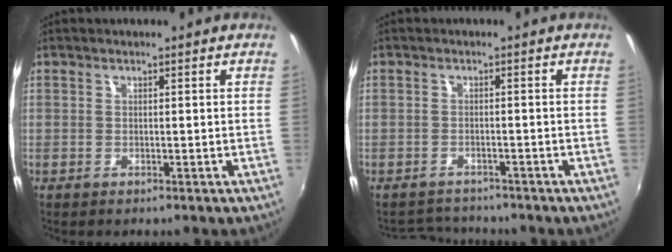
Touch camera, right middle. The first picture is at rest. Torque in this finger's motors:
{"motor_torque": [-0.33, -0.41, -0.16, -0.04]}